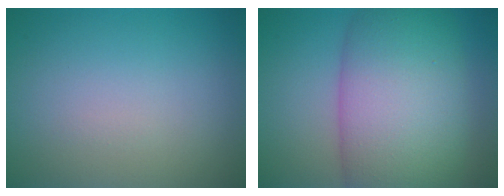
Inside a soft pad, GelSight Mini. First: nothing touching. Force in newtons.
{"total": 12.5, "press": 12.5, "slide": 0.2}